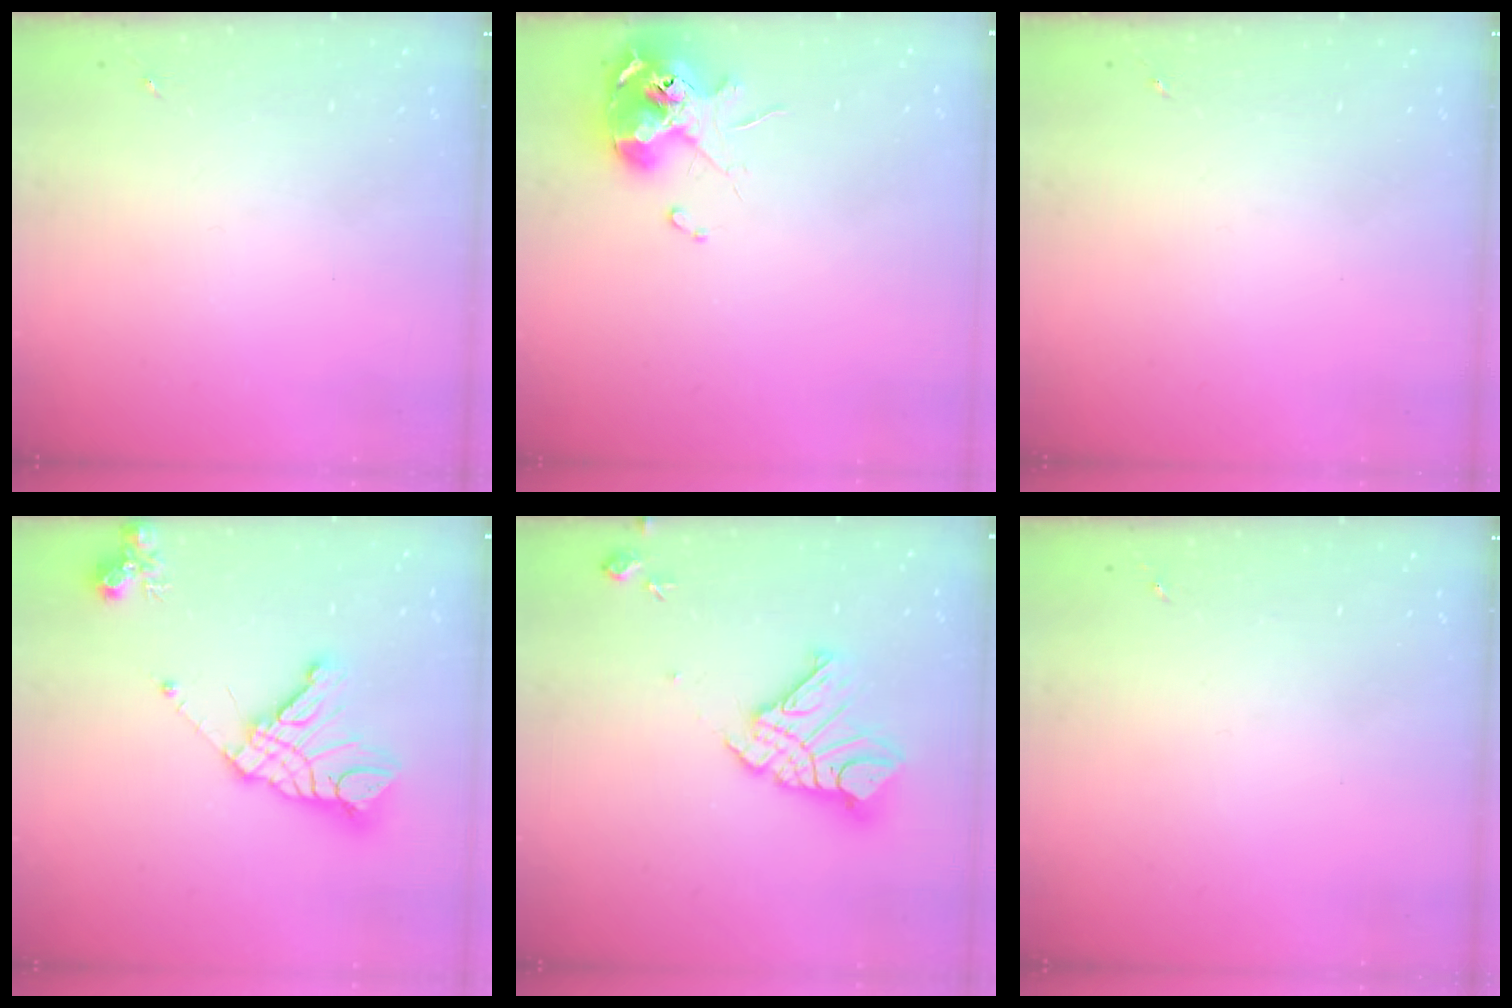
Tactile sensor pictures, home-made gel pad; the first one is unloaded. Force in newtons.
{"total": 11.6, "press": 11.5, "slide": 1.5}
{"total": 0.0}
{"total": 17.2, "press": 17.0, "slide": 2.4}
{"total": 15.2, "press": 15.1, "slide": 1.6}
{"total": 0.0}